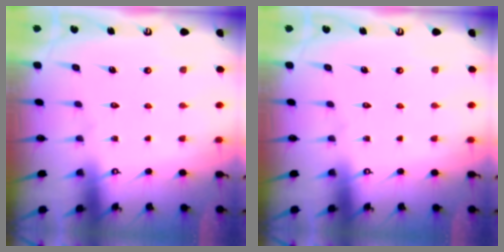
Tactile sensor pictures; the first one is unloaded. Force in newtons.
{"total": 0.0}